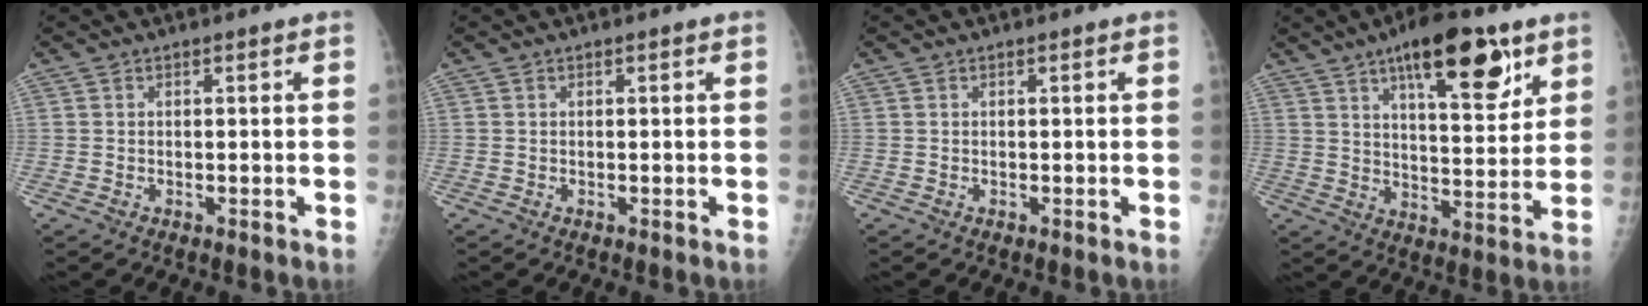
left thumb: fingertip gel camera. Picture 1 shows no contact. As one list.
[{"total": 0.0}, {"total": 0.0}, {"total": 16.5, "force": [9.3, 5.9, 12.3], "torque": [-0.149, -0.042, 0.143]}]